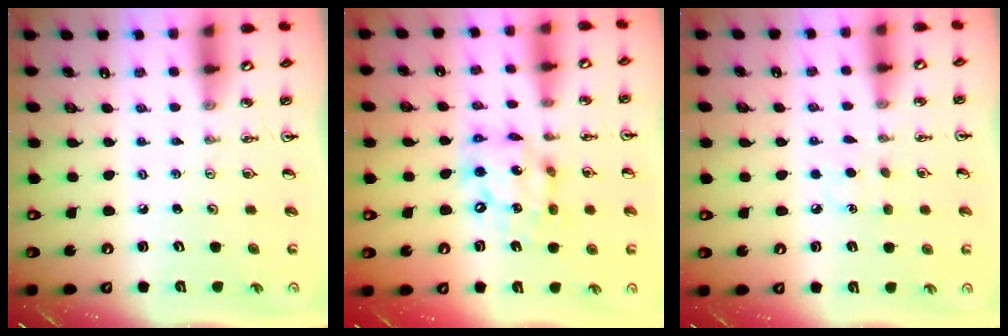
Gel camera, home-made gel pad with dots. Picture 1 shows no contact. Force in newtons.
{"total": 14.1, "press": 14.1, "slide": 1.0}
{"total": 4.5, "press": 4.4, "slide": 0.6}